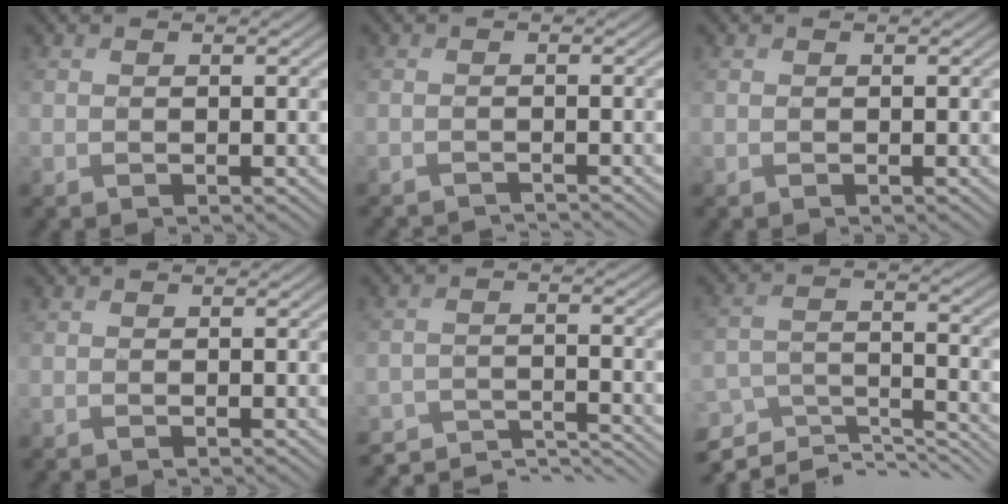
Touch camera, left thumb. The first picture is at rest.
{"total": 2.0, "force": [-1.9, 0.1, 0.3], "torque": [0.000, -0.007, -0.037]}
{"total": 0.0}
{"total": 0.0}
{"total": 8.6, "force": [-8.2, 1.7, 2.1], "torque": [-0.042, 0.002, -0.122]}
{"total": 9.1, "force": [-7.0, 3.1, 5.0], "torque": [-0.113, -0.011, -0.114]}